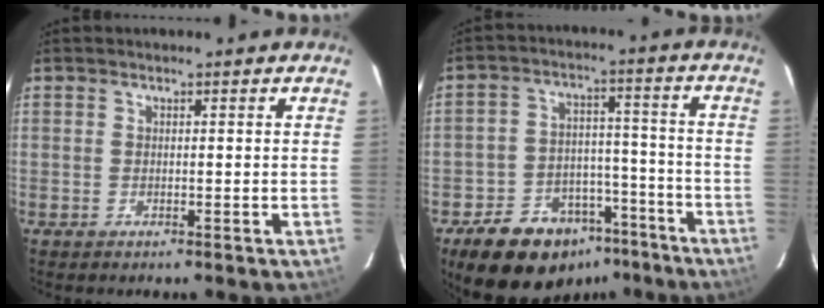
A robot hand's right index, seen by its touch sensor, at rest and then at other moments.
{"total": 16.5, "force": [-11.5, 10.0, 6.4], "torque": [-0.136, 0.039, -0.155]}